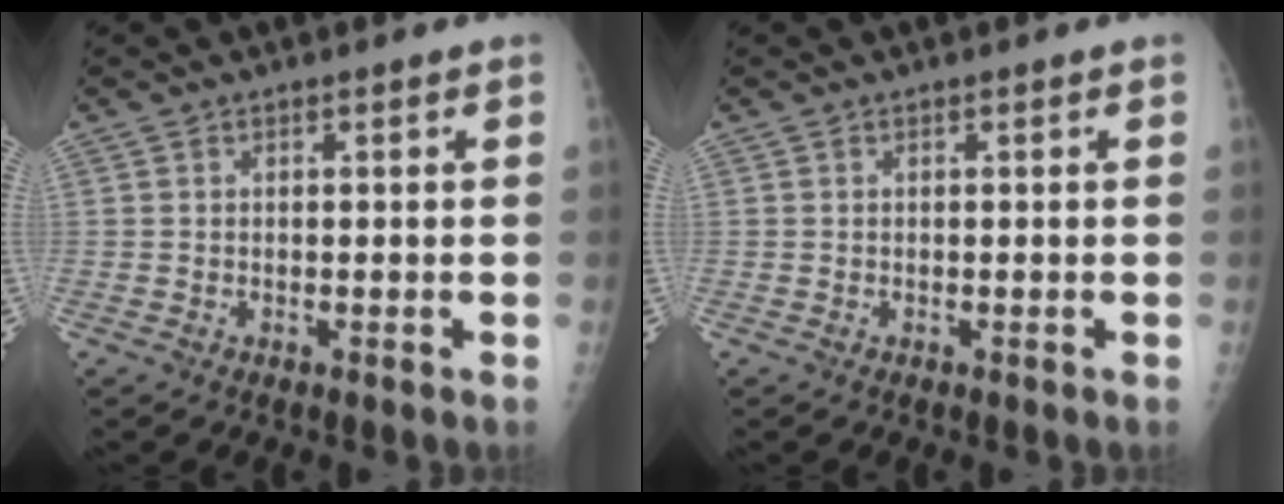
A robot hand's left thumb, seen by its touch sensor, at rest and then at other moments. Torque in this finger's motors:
{"motor_torque": [0.04, 0.02, 0.00, 0.00, 0.00]}